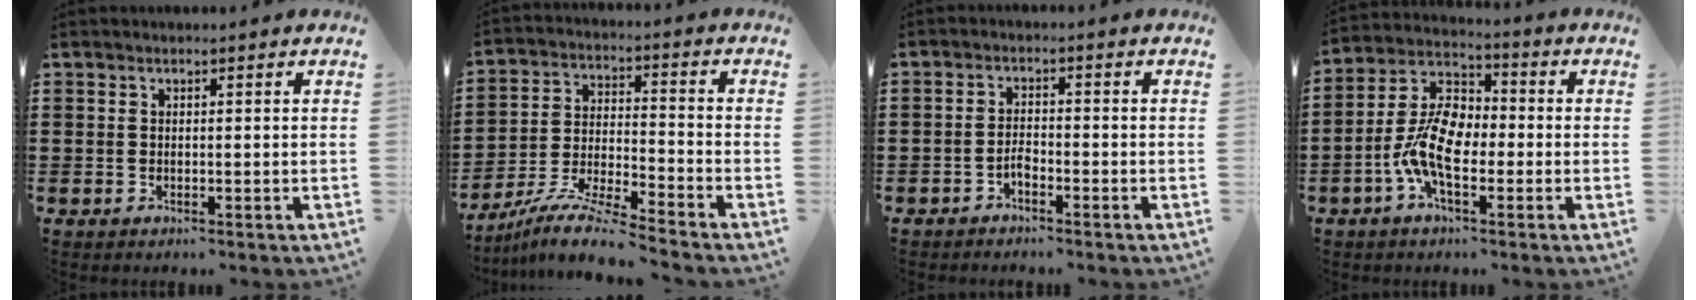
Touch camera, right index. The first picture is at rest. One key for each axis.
{"total": 8.3, "fx": -7.8, "fy": -0.5, "fz": 2.8, "tx": -0.062, "ty": -0.002, "tz": -0.158}
{"total": 1.8, "fx": -1.4, "fy": 0.6, "fz": 0.9, "tx": -0.022, "ty": 0.003, "tz": -0.029}
{"total": 9.2, "fx": -2.9, "fy": 4.6, "fz": 7.4, "tx": -0.173, "ty": -0.002, "tz": -0.059}